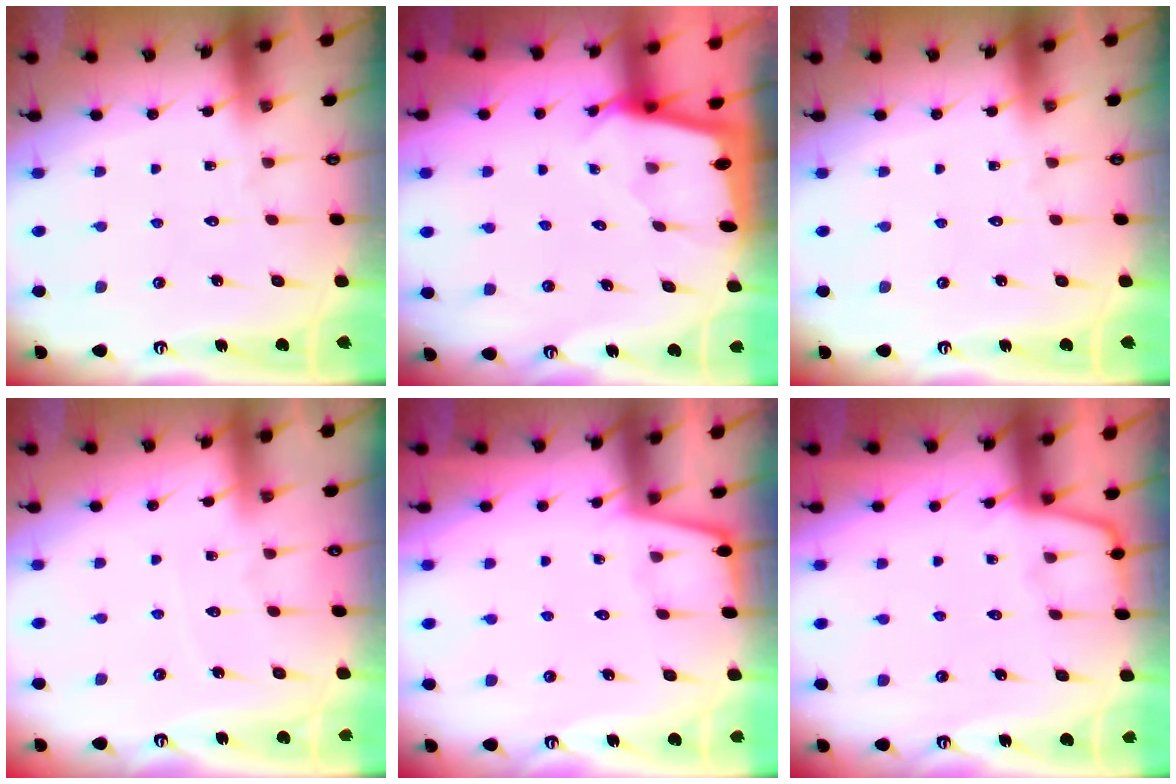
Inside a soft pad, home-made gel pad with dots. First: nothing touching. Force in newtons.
{"total": 1.7, "press": 1.6, "slide": 0.2}
{"total": 0.0}
{"total": 2.4, "press": 2.4, "slide": 0.4}
{"total": 2.3, "press": 2.3, "slide": 0.3}
{"total": 3.4, "press": 3.4, "slide": 0.5}